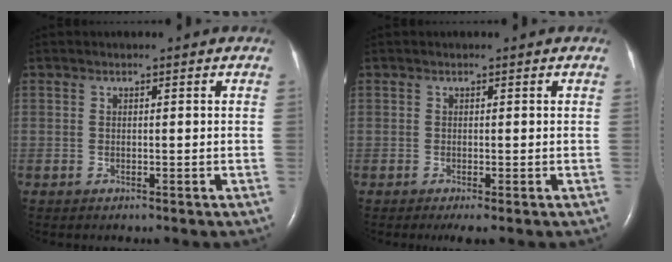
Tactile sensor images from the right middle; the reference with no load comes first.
{"total": 1.5, "force": [-0.9, 0.1, 1.3], "torque": [-0.023, -0.006, -0.013]}